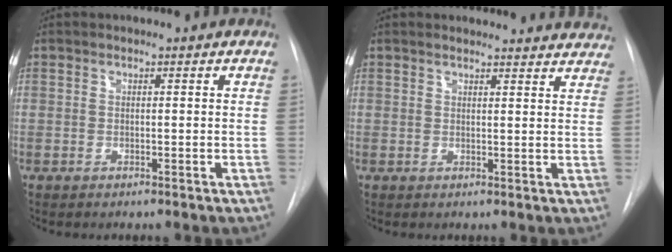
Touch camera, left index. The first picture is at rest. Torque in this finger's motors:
{"motor_torque": [0.88, -1.26, 0.00, 0.00]}